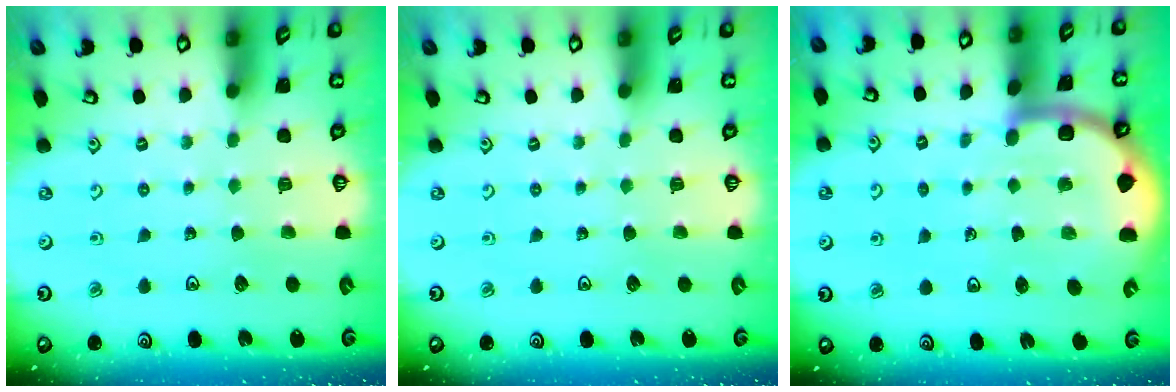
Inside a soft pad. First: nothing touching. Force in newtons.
{"total": 0.0}
{"total": 7.2, "press": 7.2, "slide": 0.8}